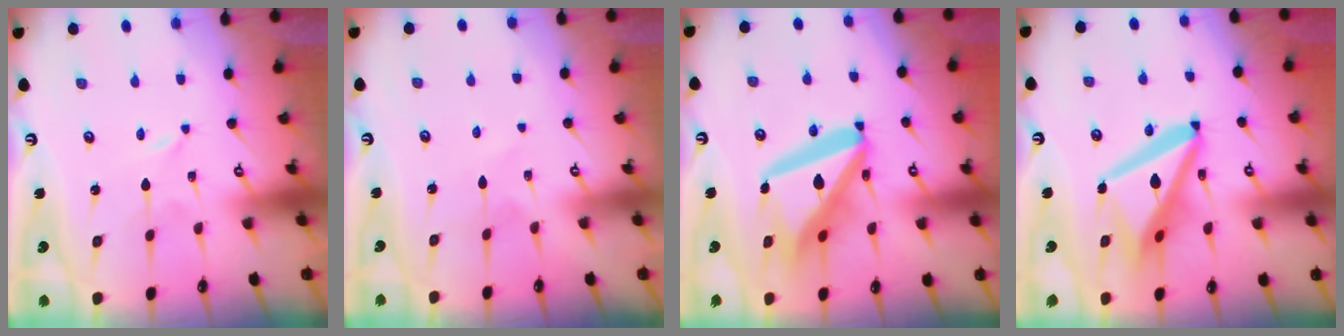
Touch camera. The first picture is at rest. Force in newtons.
{"total": 4.6, "press": 4.6, "slide": 0.5}
{"total": 20.2, "press": 20.1, "slide": 2.6}
{"total": 17.6, "press": 17.4, "slide": 2.1}